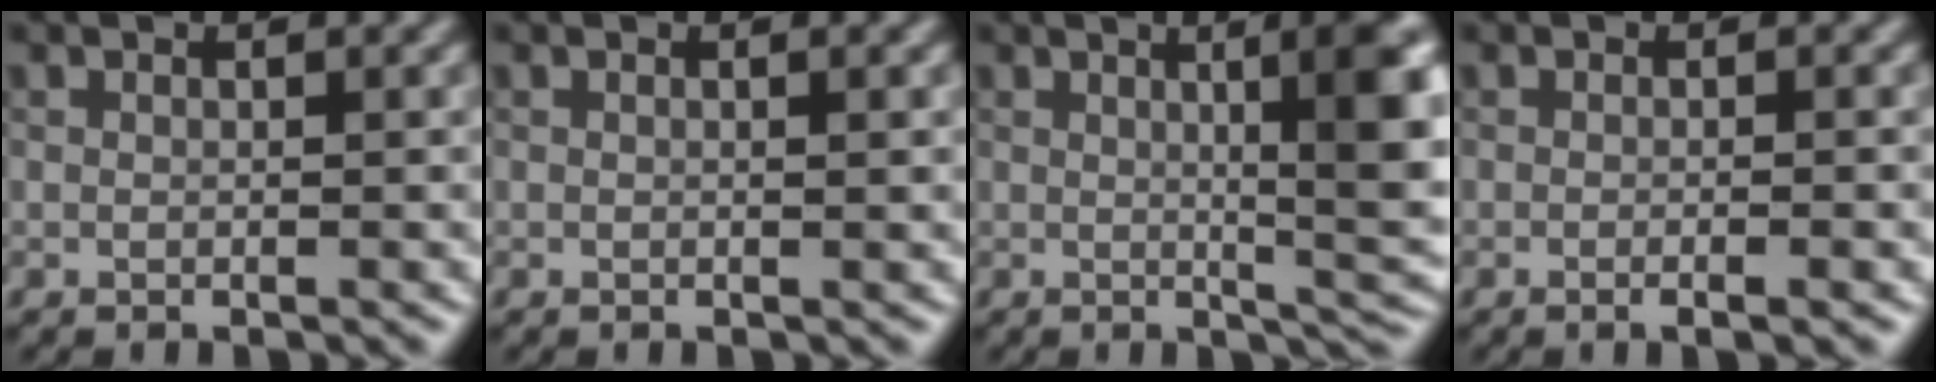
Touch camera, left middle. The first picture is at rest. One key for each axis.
{"total": 0.7, "fx": 0.0, "fy": 0.2, "fz": 0.7, "tx": -0.006, "ty": 0.005, "tz": -0.002}
{"total": 8.8, "fx": 1.4, "fy": 2.0, "fz": 8.5, "tx": -0.089, "ty": 0.011, "tz": 0.030}
{"total": 1.6, "fx": -0.7, "fy": 0.2, "fz": 1.5, "tx": -0.018, "ty": 0.000, "tz": -0.011}